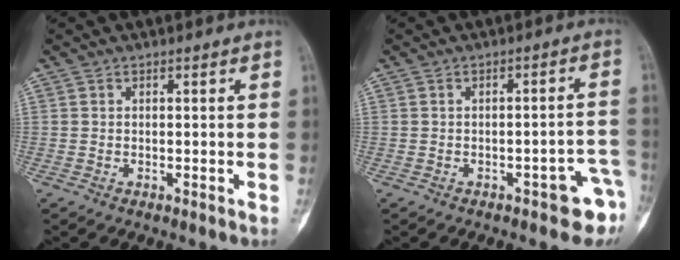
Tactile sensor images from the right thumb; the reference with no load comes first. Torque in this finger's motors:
{"motor_torque": [1.37, 0.44, 0.60, -0.74, 0.08]}